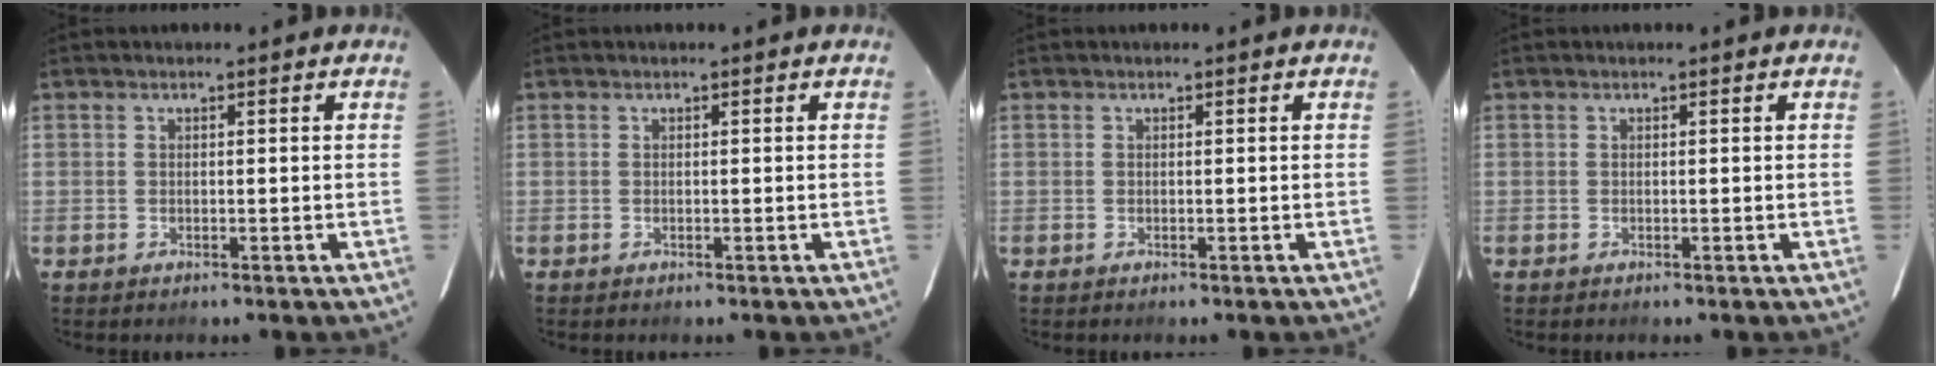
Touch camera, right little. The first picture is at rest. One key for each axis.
{"total": 0.0}
{"total": 0.0}
{"total": 0.0}